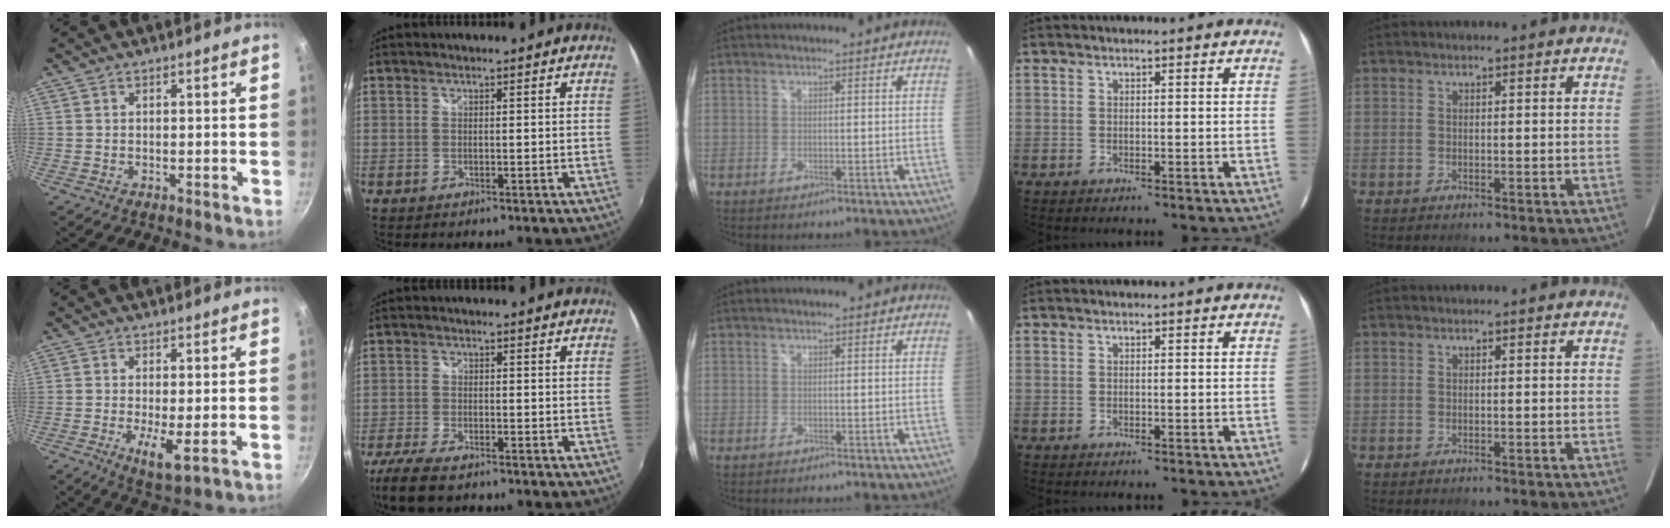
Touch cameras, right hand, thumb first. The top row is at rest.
{"thumb": {"total": 5.5, "force": [-1.1, 1.3, 5.2], "torque": [-0.099, -0.017, -0.013]}, "index": {"total": 8.7, "force": [-6.7, 2.5, 4.9], "torque": [-0.128, -0.031, -0.125]}}